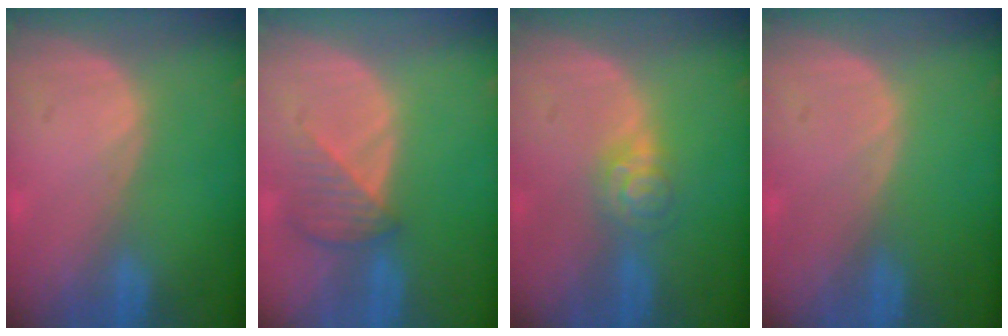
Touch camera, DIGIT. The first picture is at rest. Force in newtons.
{"total": 3.9, "press": 3.6, "slide": 1.5}
{"total": 4.4, "press": 3.9, "slide": 2.0}
{"total": 0.0}